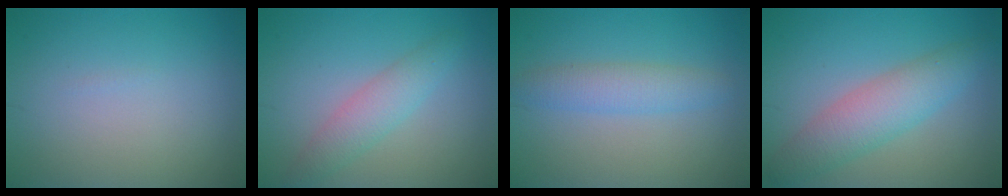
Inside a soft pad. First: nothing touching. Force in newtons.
{"total": 2.8, "press": 2.8, "slide": 0.1}
{"total": 2.7, "press": 2.7, "slide": 0.1}
{"total": 4.6, "press": 4.6, "slide": 0.1}